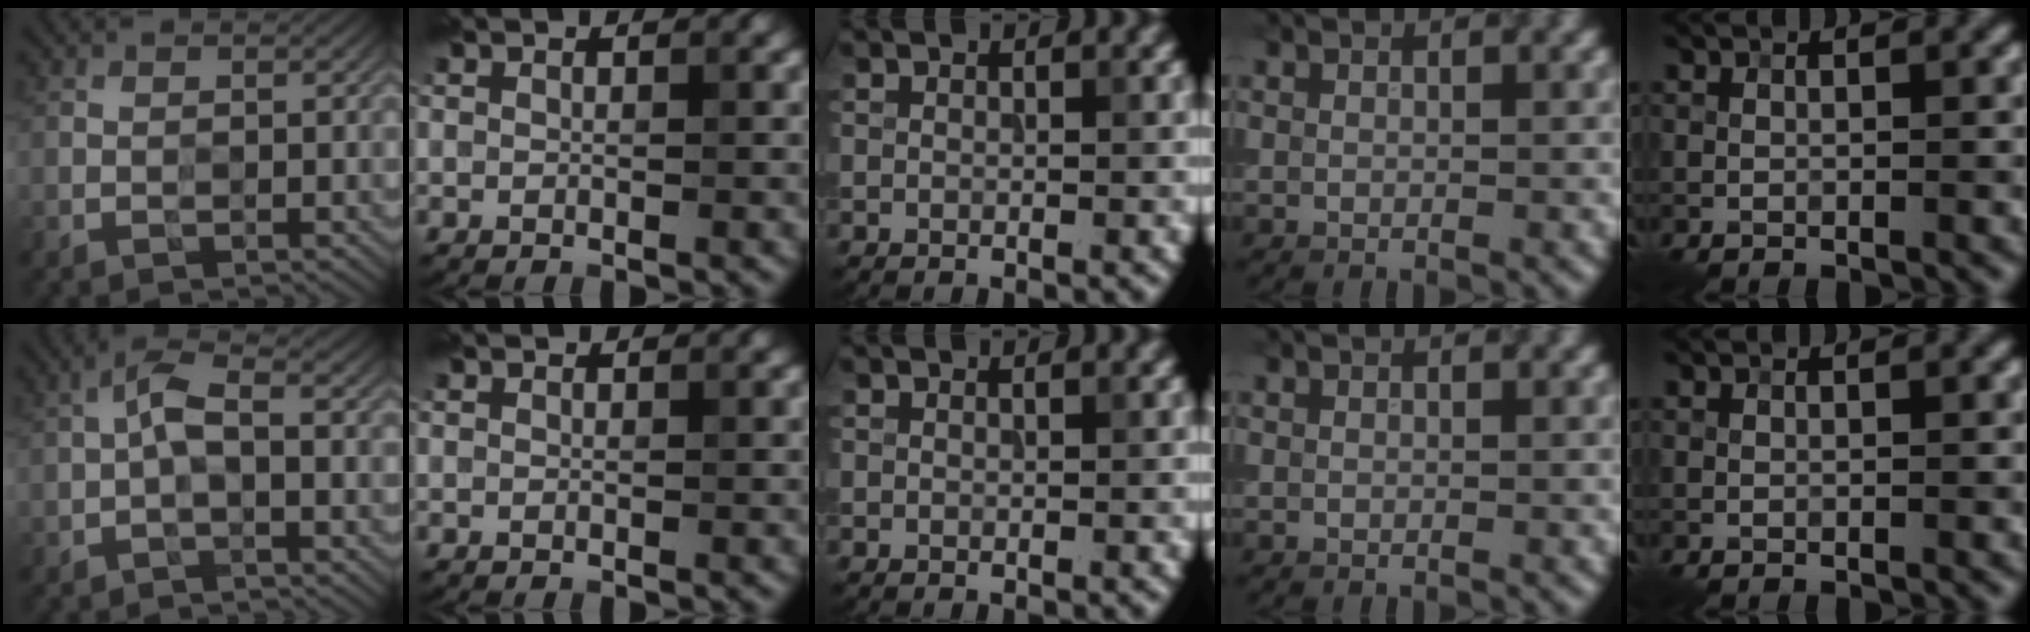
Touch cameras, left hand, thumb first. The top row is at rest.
{"thumb": {"total": 3.4, "force": [-0.3, 1.1, 3.2], "torque": [-0.072, 0.013, -0.015]}}